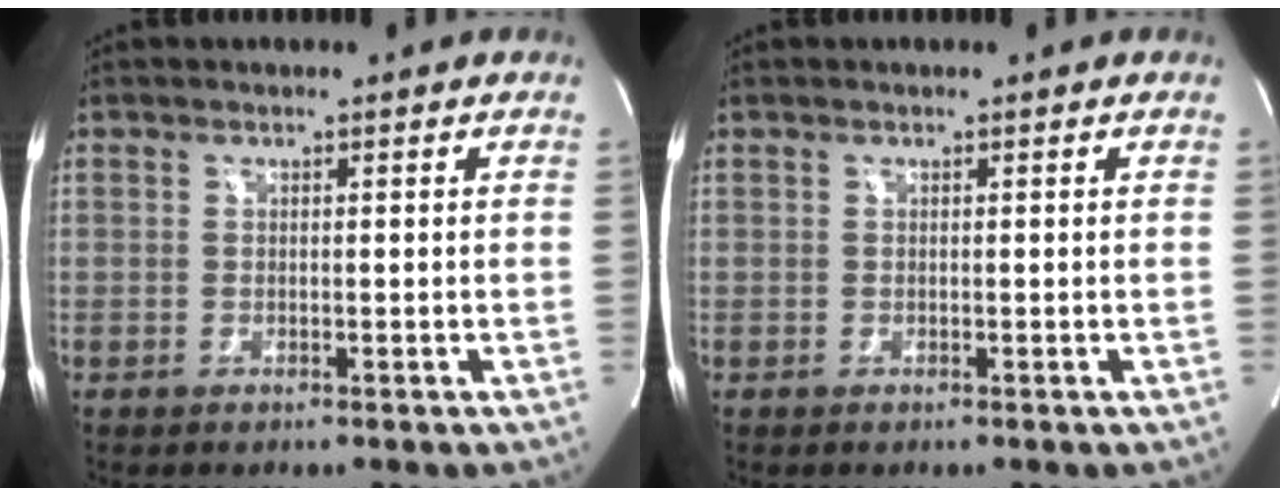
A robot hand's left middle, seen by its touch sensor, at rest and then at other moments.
{"total": 0.0}